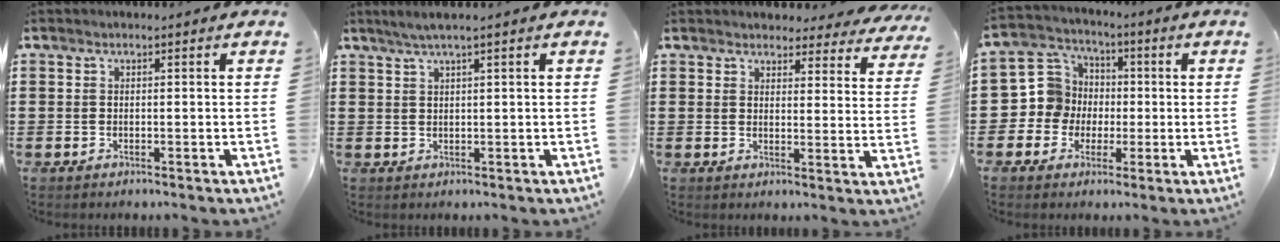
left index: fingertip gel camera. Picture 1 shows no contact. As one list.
[{"total": 2.0, "force": [1.1, -0.2, 1.7], "torque": [-0.032, -0.001, 0.019]}, {"total": 3.9, "force": [3.8, 0.7, 0.6], "torque": [-0.020, -0.016, 0.069]}, {"total": 6.9, "force": [-0.9, 6.8, 0.7], "torque": [-0.060, 0.007, -0.020]}]